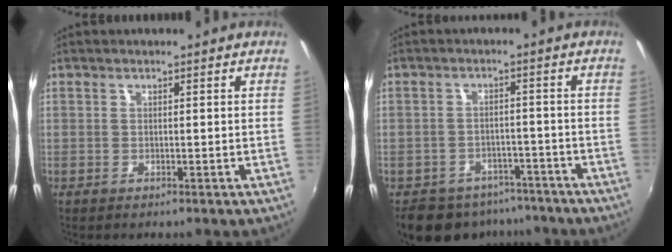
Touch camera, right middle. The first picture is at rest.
{"total": 11.8, "force": [-9.1, 6.6, 3.6], "torque": [-0.086, 0.008, -0.116]}